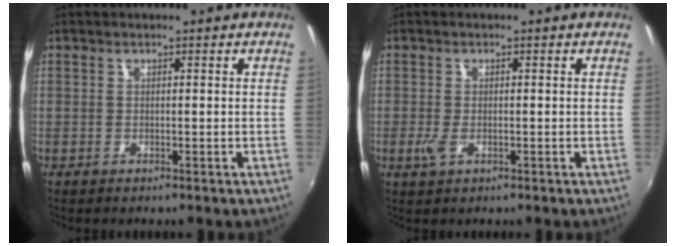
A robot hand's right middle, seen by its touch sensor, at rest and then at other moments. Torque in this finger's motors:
{"motor_torque": [0.44, -0.52, 0.11, 0.05]}